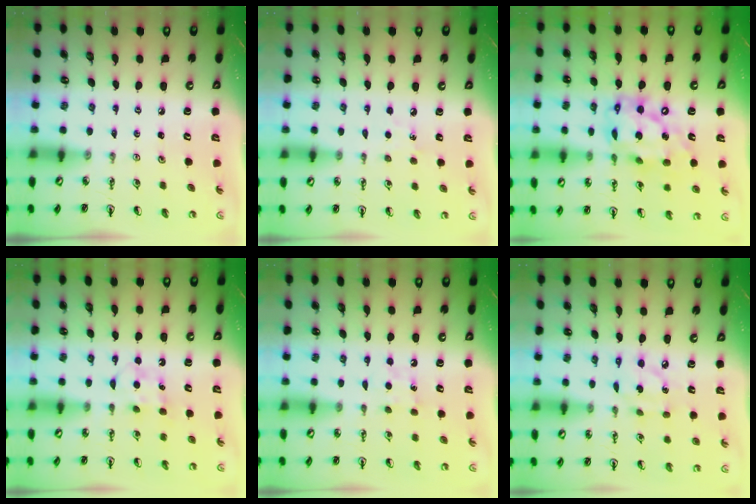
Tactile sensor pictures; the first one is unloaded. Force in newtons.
{"total": 3.7, "press": 3.6, "slide": 0.4}
{"total": 17.4, "press": 17.4, "slide": 1.4}
{"total": 5.0, "press": 5.0, "slide": 0.6}
{"total": 6.1, "press": 6.1, "slide": 0.8}
{"total": 5.9, "press": 5.9, "slide": 0.2}